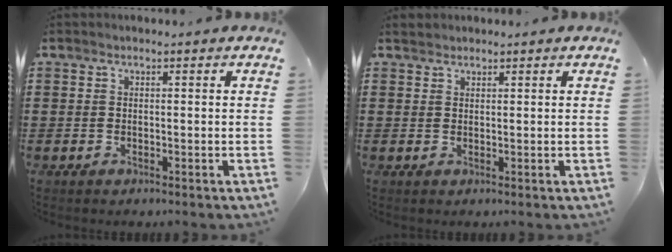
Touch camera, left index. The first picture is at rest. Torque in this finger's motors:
{"motor_torque": [0.14, -0.11, -0.01, 0.01]}